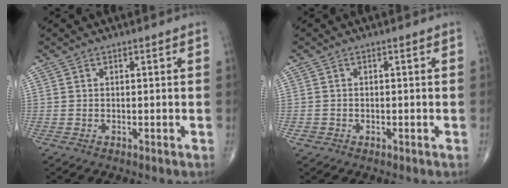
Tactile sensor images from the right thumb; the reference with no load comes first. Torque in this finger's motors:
{"motor_torque": [0.83, 0.82, -0.19, -0.05, -0.02]}